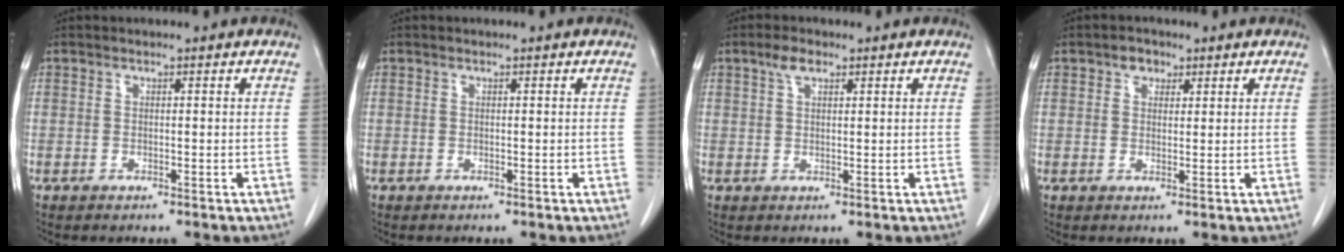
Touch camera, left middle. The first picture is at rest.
{"total": 0.0}
{"total": 2.5, "force": [1.5, 1.1, 1.6], "torque": [-0.037, 0.007, 0.031]}
{"total": 2.2, "force": [1.3, 1.6, 0.9], "torque": [-0.015, 0.005, 0.019]}